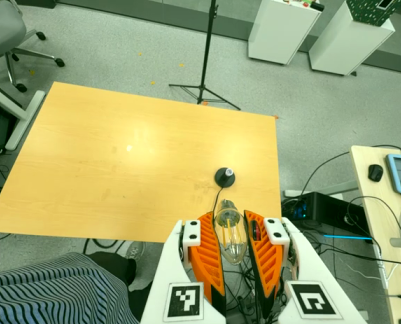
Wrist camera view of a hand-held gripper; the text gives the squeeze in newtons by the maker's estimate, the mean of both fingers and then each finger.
{"total": 21.2, "left": 24.5, "right": 17.9}